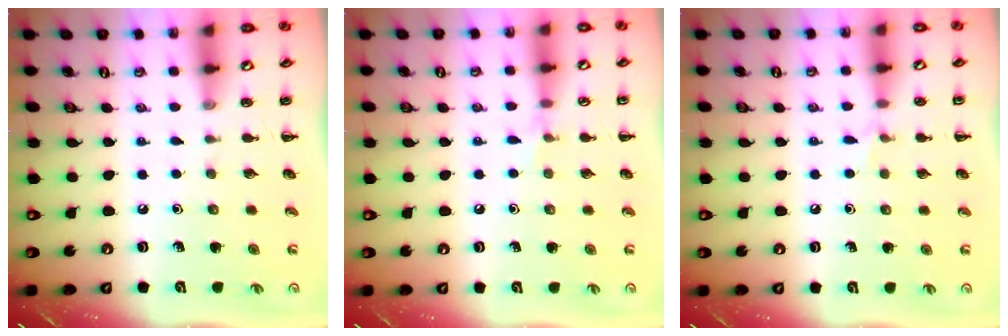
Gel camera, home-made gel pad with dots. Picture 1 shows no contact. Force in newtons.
{"total": 4.4, "press": 4.2, "slide": 1.3}
{"total": 5.1, "press": 4.8, "slide": 1.7}